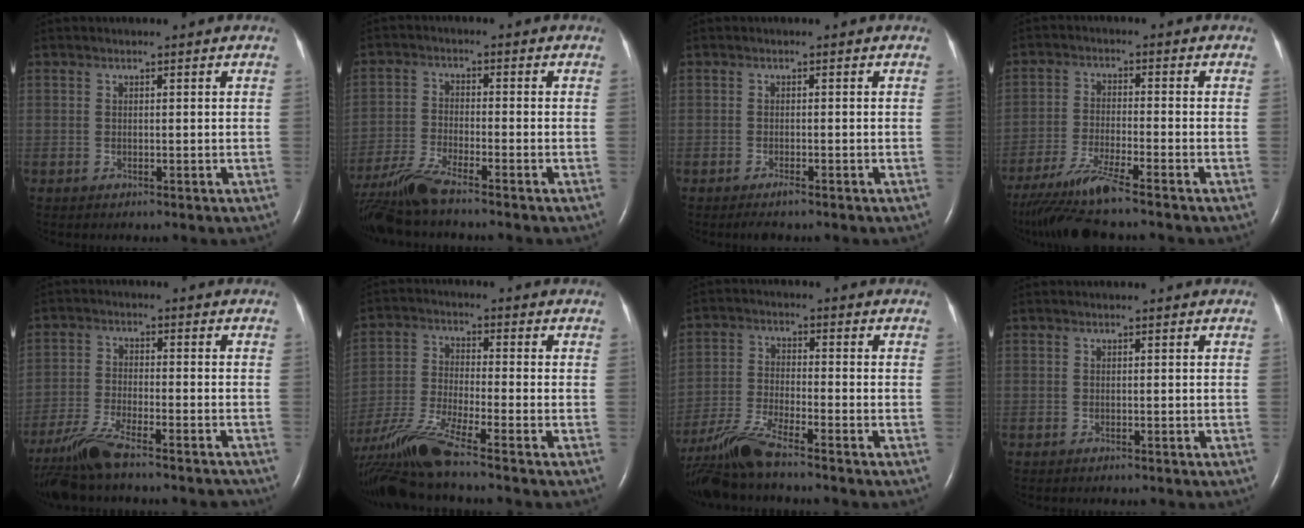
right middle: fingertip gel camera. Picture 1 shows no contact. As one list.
[{"total": 8.3, "force": [-7.3, -0.3, 4.1], "torque": [-0.086, -0.022, -0.137]}, {"total": 1.5, "force": [-1.2, 0.0, 1.0], "torque": [-0.025, -0.005, -0.020]}, {"total": 9.5, "force": [-8.1, -1.2, 4.9], "torque": [-0.090, -0.030, -0.144]}, {"total": 11.7, "force": [-10.2, 1.2, 5.6], "torque": [-0.107, -0.010, -0.173]}, {"total": 13.1, "force": [-10.7, -1.0, 7.5], "torque": [-0.163, -0.019, -0.204]}, {"total": 9.5, "force": [-8.3, -0.1, 4.8], "torque": [-0.105, -0.020, -0.159]}, {"total": 0.9, "force": [-0.8, 0.2, 0.4], "torque": [-0.008, -0.002, -0.008]}]